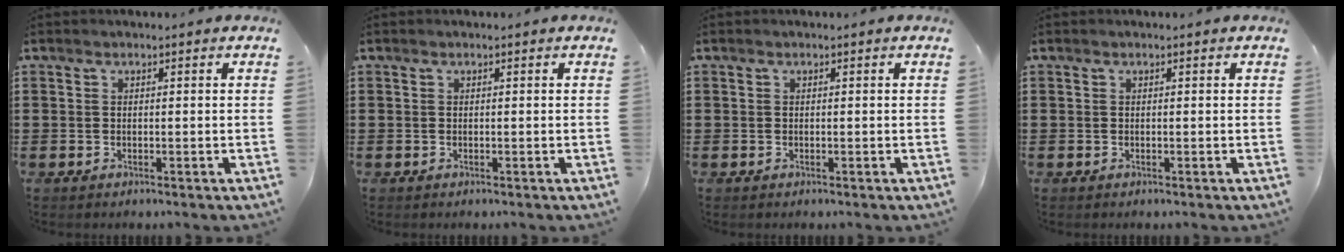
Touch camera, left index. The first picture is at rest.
{"total": 0.0}
{"total": 0.0}
{"total": 0.0}